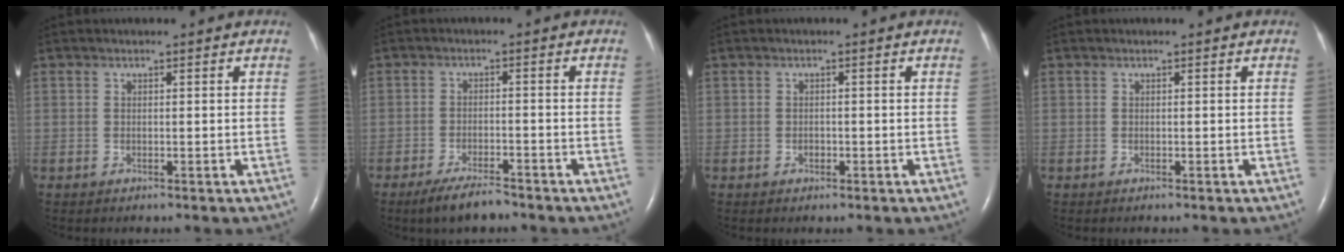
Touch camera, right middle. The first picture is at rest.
{"total": 5.1, "force": [-4.2, 1.1, 2.8], "torque": [-0.060, -0.008, -0.074]}
{"total": 0.8, "force": [-0.4, 0.6, 0.3], "torque": [-0.004, 0.003, -0.006]}
{"total": 0.0}